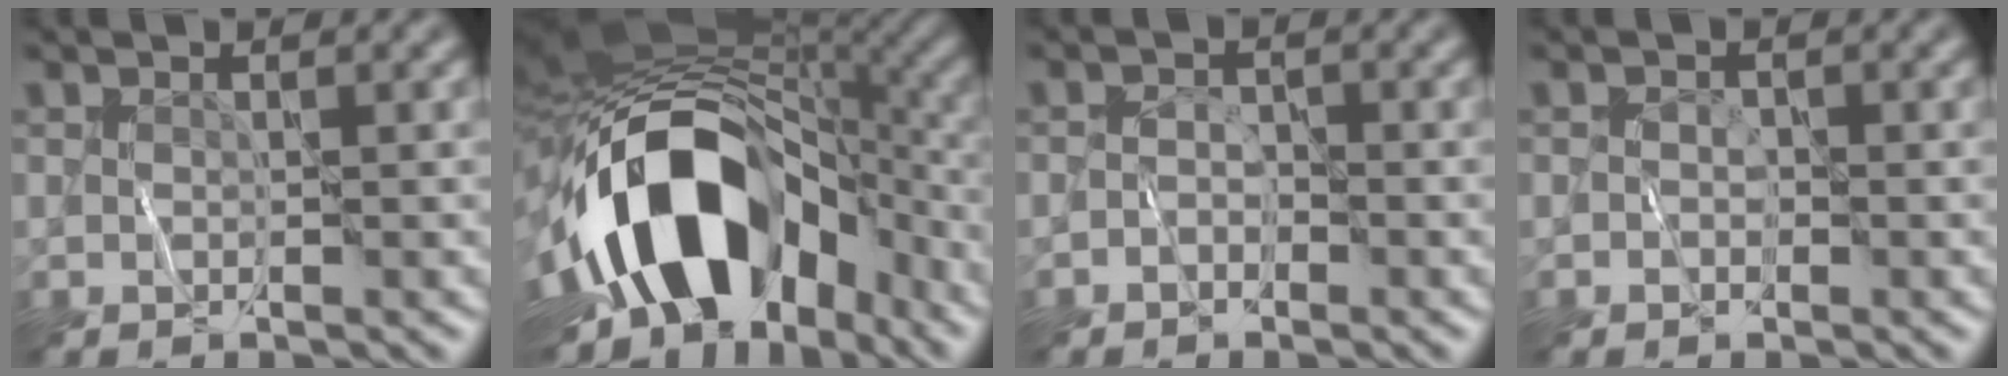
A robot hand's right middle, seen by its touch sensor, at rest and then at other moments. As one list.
[{"total": 16.2, "force": [-4.3, 10.2, 11.8], "torque": [-0.197, -0.006, -0.073]}, {"total": 1.1, "force": [-0.8, 0.7, 0.3], "torque": [-0.002, 0.009, -0.017]}, {"total": 0.5, "force": [-0.3, 0.4, 0.1], "torque": [0.002, 0.005, -0.006]}]